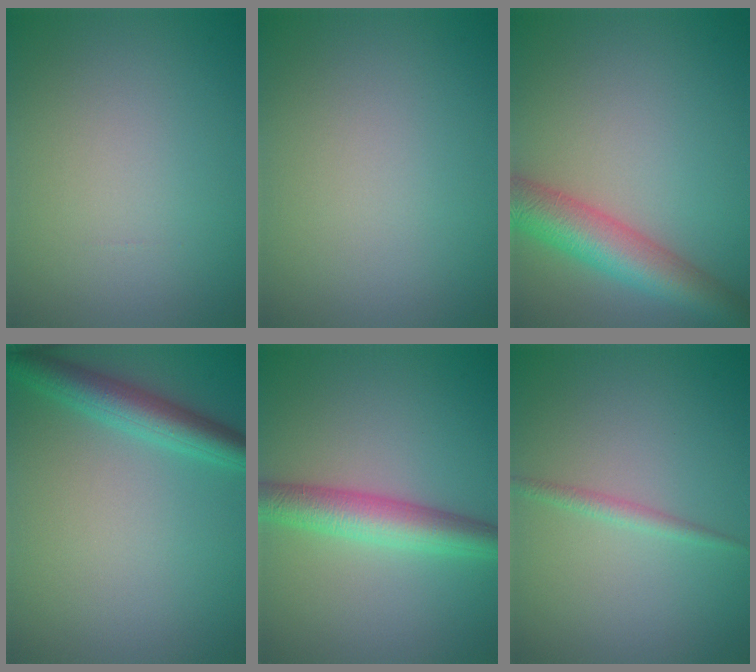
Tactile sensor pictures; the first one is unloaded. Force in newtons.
{"total": 0.0}
{"total": 6.1, "press": 6.1, "slide": 0.2}
{"total": 4.0, "press": 4.0, "slide": 0.1}
{"total": 4.9, "press": 4.9, "slide": 0.1}
{"total": 1.1, "press": 1.1, "slide": 0.0}